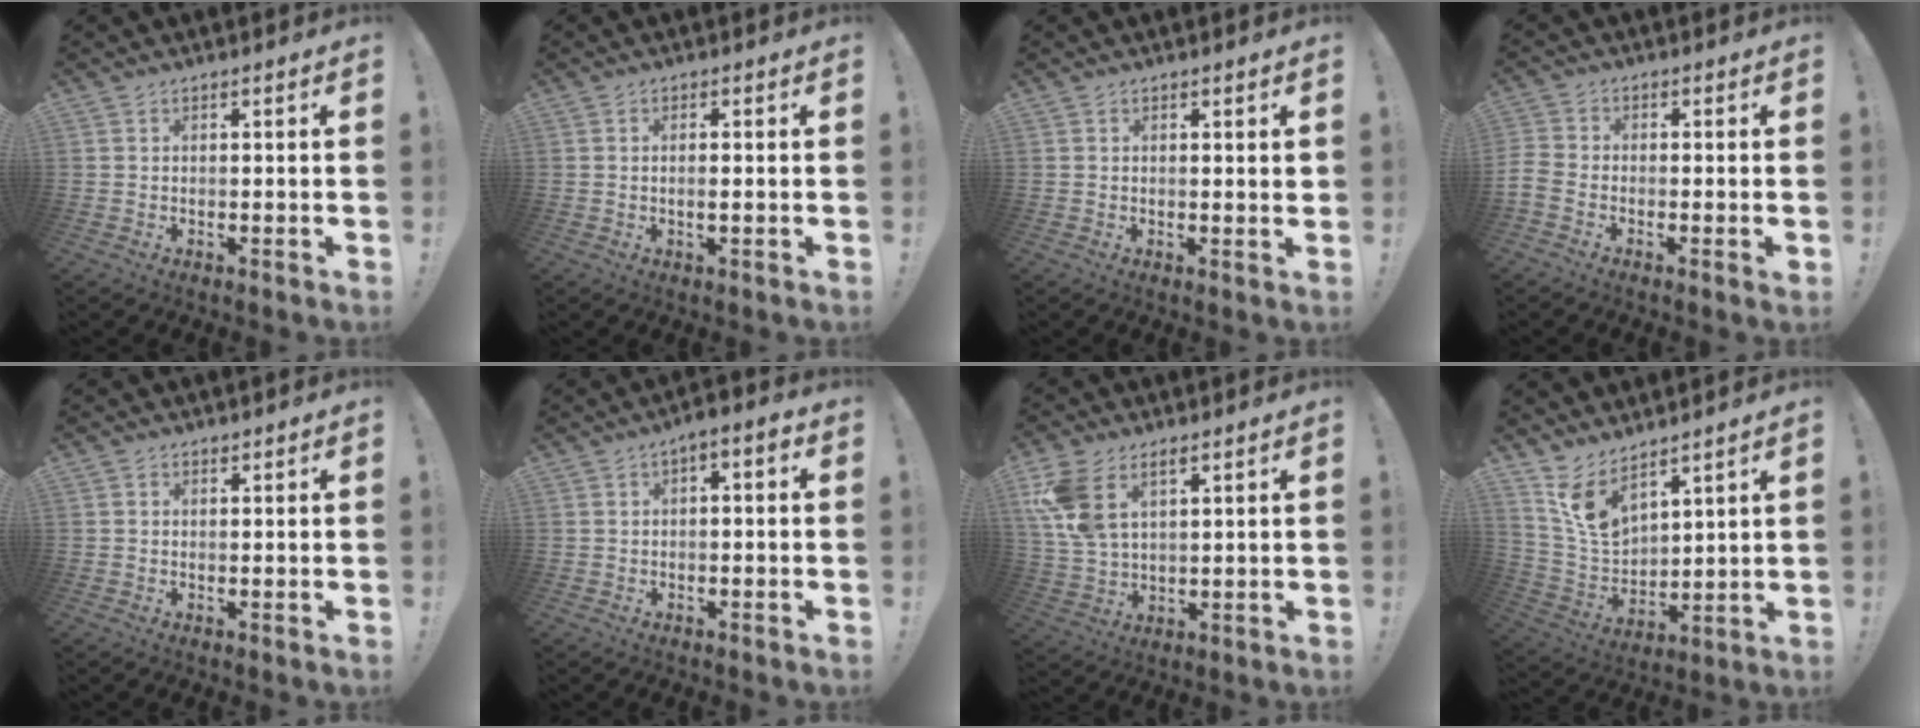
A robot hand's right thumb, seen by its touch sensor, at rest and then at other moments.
{"total": 1.9, "force": [-0.2, 0.2, 1.9], "torque": [-0.029, -0.003, -0.005]}
{"total": 1.4, "force": [0.9, 0.2, 1.0], "torque": [-0.007, -0.005, 0.012]}
{"total": 4.2, "force": [-2.1, 2.2, 2.9], "torque": [-0.065, -0.004, -0.036]}
{"total": 0.6, "force": [0.6, 0.2, 0.1], "torque": [0.003, -0.003, 0.011]}
{"total": 2.8, "force": [-1.0, 1.2, 2.3], "torque": [-0.035, 0.010, -0.022]}
{"total": 9.8, "force": [5.0, 5.5, 6.3], "torque": [-0.128, -0.014, 0.098]}
{"total": 10.9, "force": [8.4, 5.0, 4.8], "torque": [-0.094, -0.062, 0.165]}